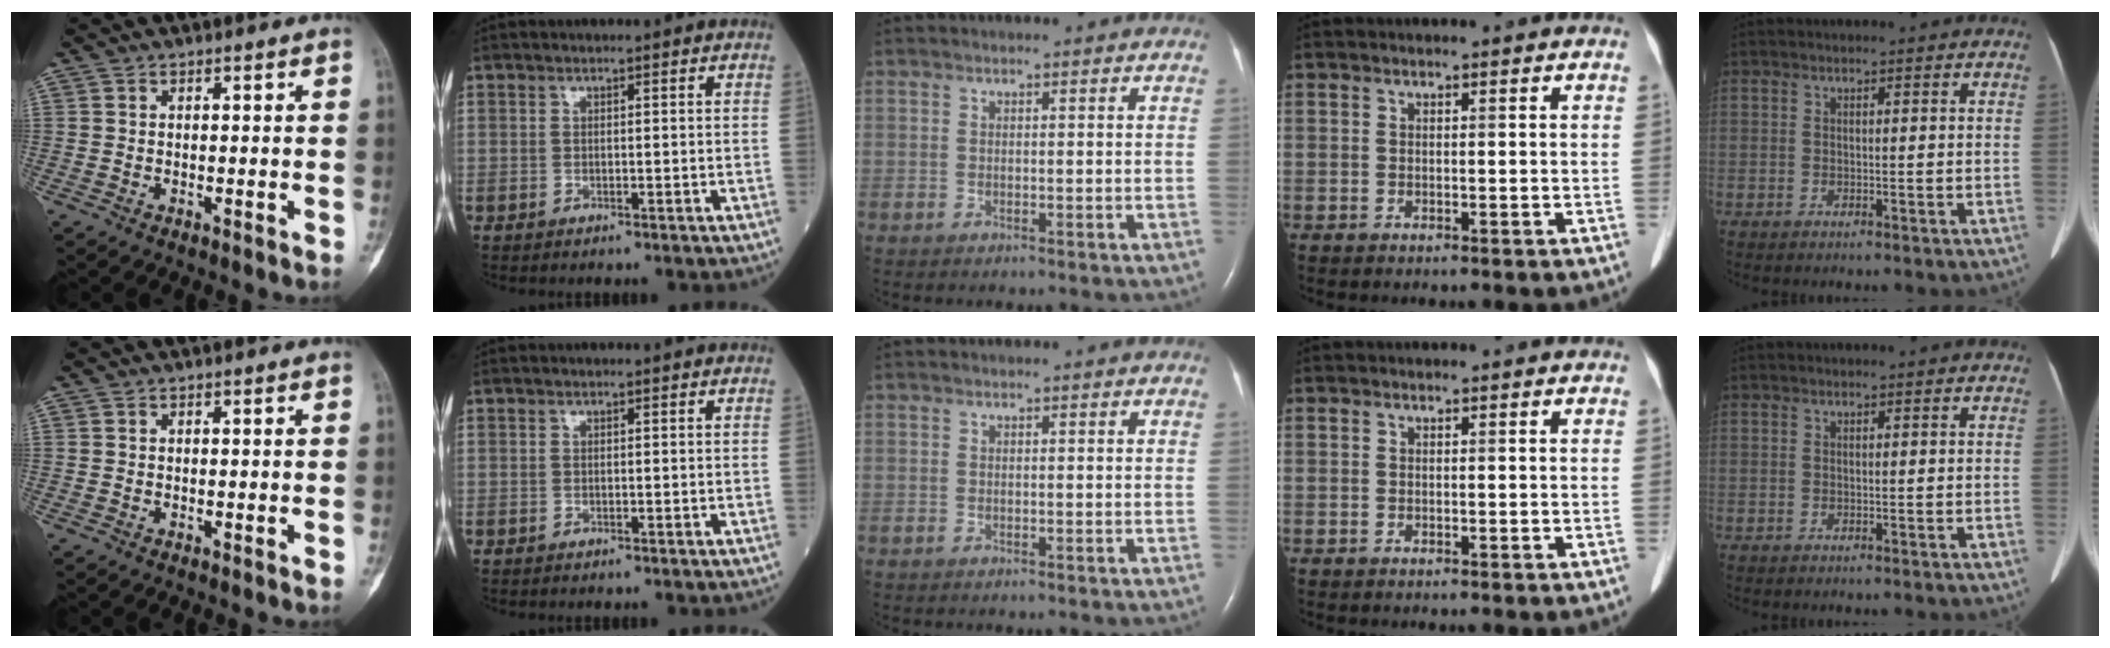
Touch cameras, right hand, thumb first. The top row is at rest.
{}